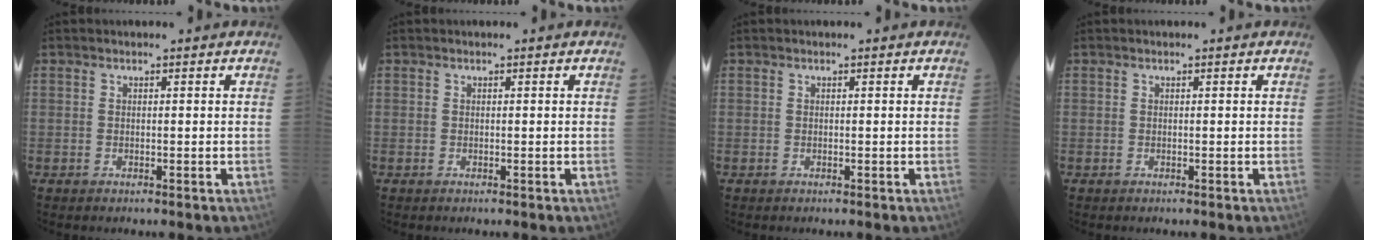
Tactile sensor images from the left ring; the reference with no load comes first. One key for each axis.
{"total": 0.0}
{"total": 0.0}
{"total": 0.0}